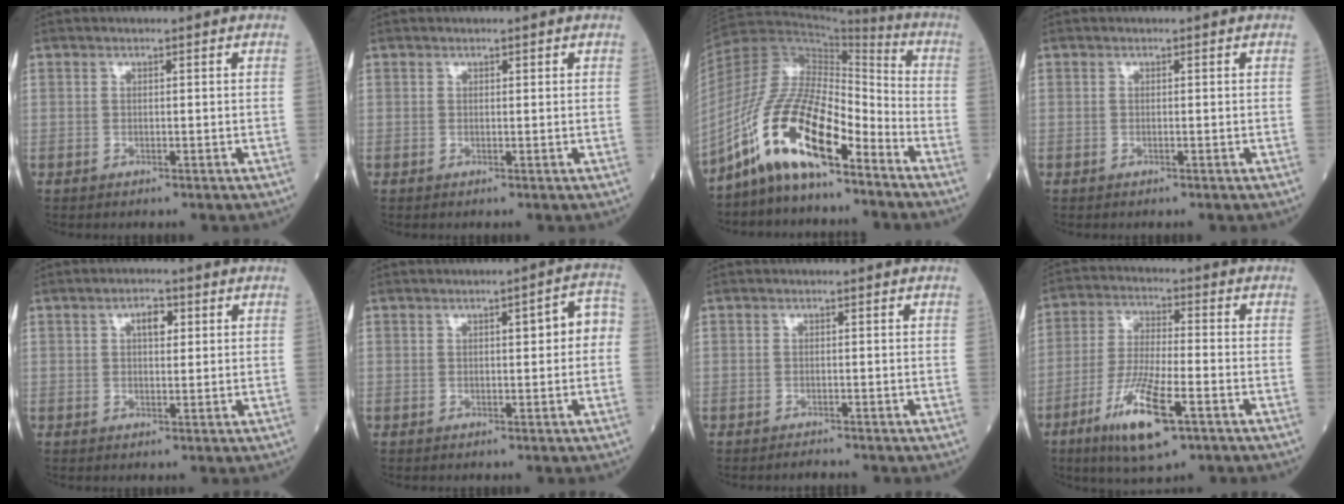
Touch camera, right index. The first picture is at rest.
{"total": 0.0}
{"total": 14.5, "force": [-9.2, 4.2, 10.5], "torque": [-0.214, 0.020, -0.171]}
{"total": 0.0}
{"total": 3.0, "force": [1.0, 1.4, 2.4], "torque": [-0.039, 0.007, 0.015]}
{"total": 4.3, "force": [0.3, 1.2, 4.2], "torque": [-0.048, 0.022, -0.001]}
{"total": 0.9, "force": [-0.9, 0.0, 0.0], "torque": [-0.004, -0.005, -0.014]}
{"total": 11.9, "force": [-6.0, 2.1, 10.1], "torque": [-0.198, -0.022, -0.107]}